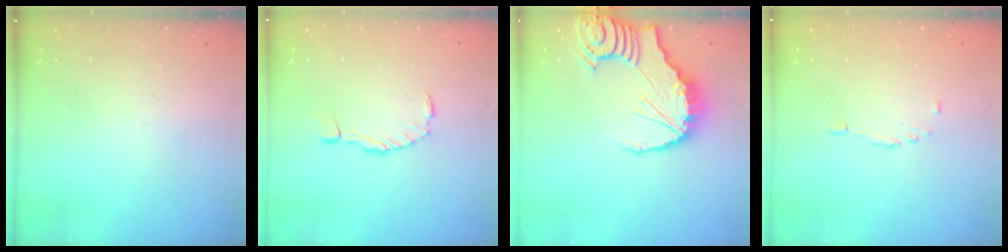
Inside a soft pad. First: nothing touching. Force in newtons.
{"total": 1.2, "press": 1.2, "slide": 0.3}
{"total": 12.0, "press": 12.0, "slide": 1.3}
{"total": 2.7, "press": 2.6, "slide": 0.8}